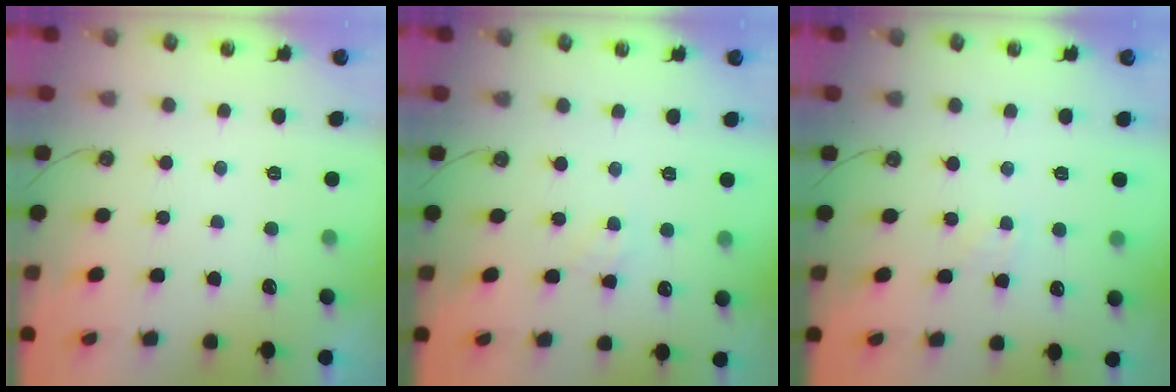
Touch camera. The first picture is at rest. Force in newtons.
{"total": 1.4, "press": 1.3, "slide": 0.2}
{"total": 2.7, "press": 2.7, "slide": 0.3}